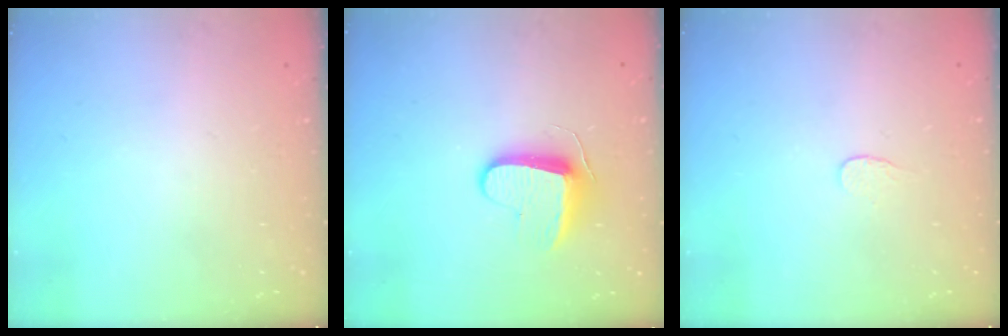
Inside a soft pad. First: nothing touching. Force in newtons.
{"total": 9.2, "press": 9.2, "slide": 0.7}
{"total": 3.3, "press": 3.3, "slide": 0.4}